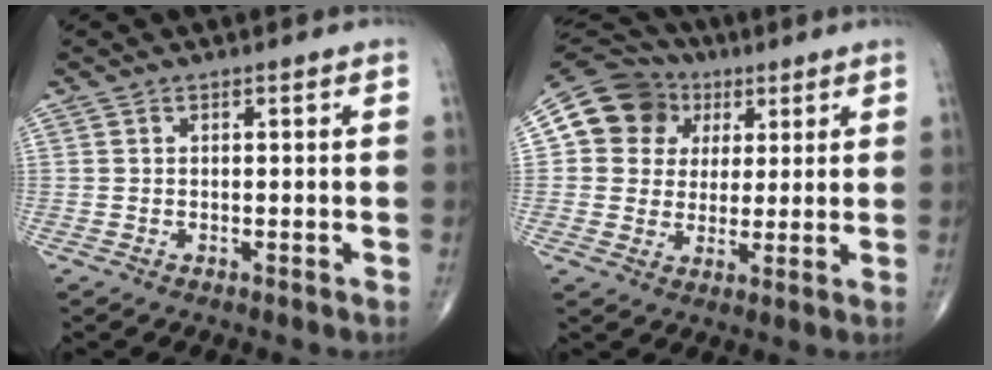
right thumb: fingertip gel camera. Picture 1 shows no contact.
{"total": 12.6, "force": [4.0, 11.2, 4.2], "torque": [-0.048, 0.014, 0.065]}